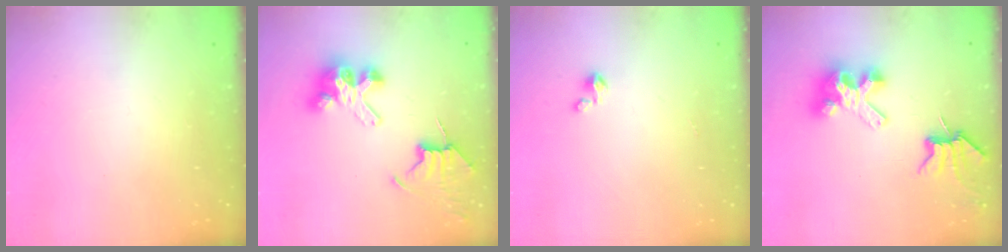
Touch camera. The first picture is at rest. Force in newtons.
{"total": 9.4, "press": 9.4, "slide": 0.7}
{"total": 1.5, "press": 1.5, "slide": 0.1}
{"total": 8.1, "press": 8.1, "slide": 0.6}